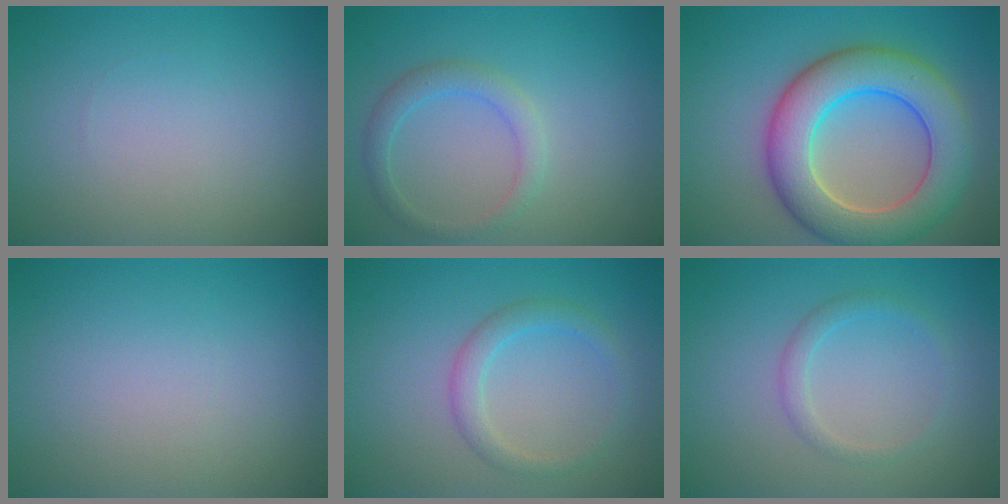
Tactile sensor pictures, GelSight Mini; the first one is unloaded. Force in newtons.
{"total": 2.2, "press": 2.2, "slide": 0.1}
{"total": 9.2, "press": 9.2, "slide": 0.6}
{"total": 0.0}
{"total": 2.2, "press": 2.2, "slide": 0.1}
{"total": 1.5, "press": 1.5, "slide": 0.0}